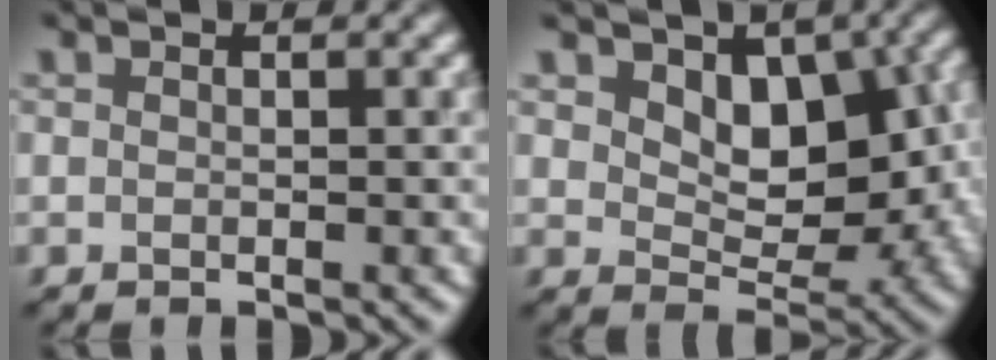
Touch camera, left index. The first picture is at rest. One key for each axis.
{"total": 7.0, "fx": 1.8, "fy": 4.5, "fz": 5.0, "tx": -0.066, "ty": -0.012, "tz": 0.036}